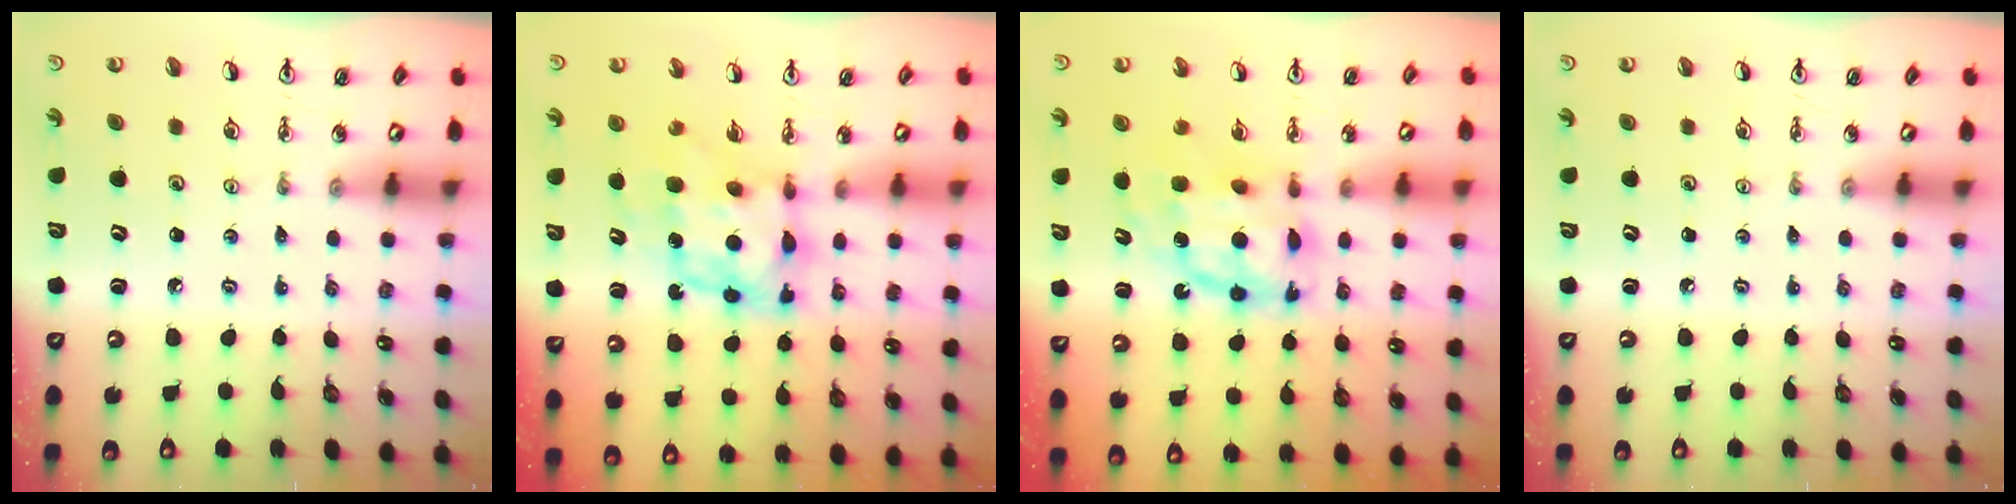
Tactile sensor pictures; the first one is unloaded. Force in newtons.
{"total": 8.9, "press": 8.8, "slide": 1.0}
{"total": 12.2, "press": 12.2, "slide": 0.9}
{"total": 0.0}